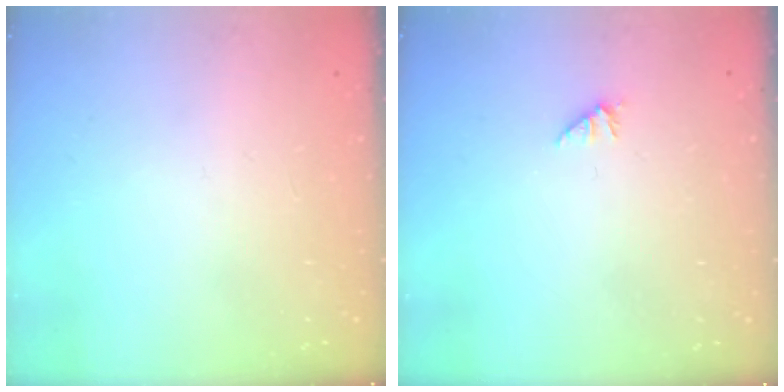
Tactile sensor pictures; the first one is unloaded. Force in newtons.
{"total": 0.0}